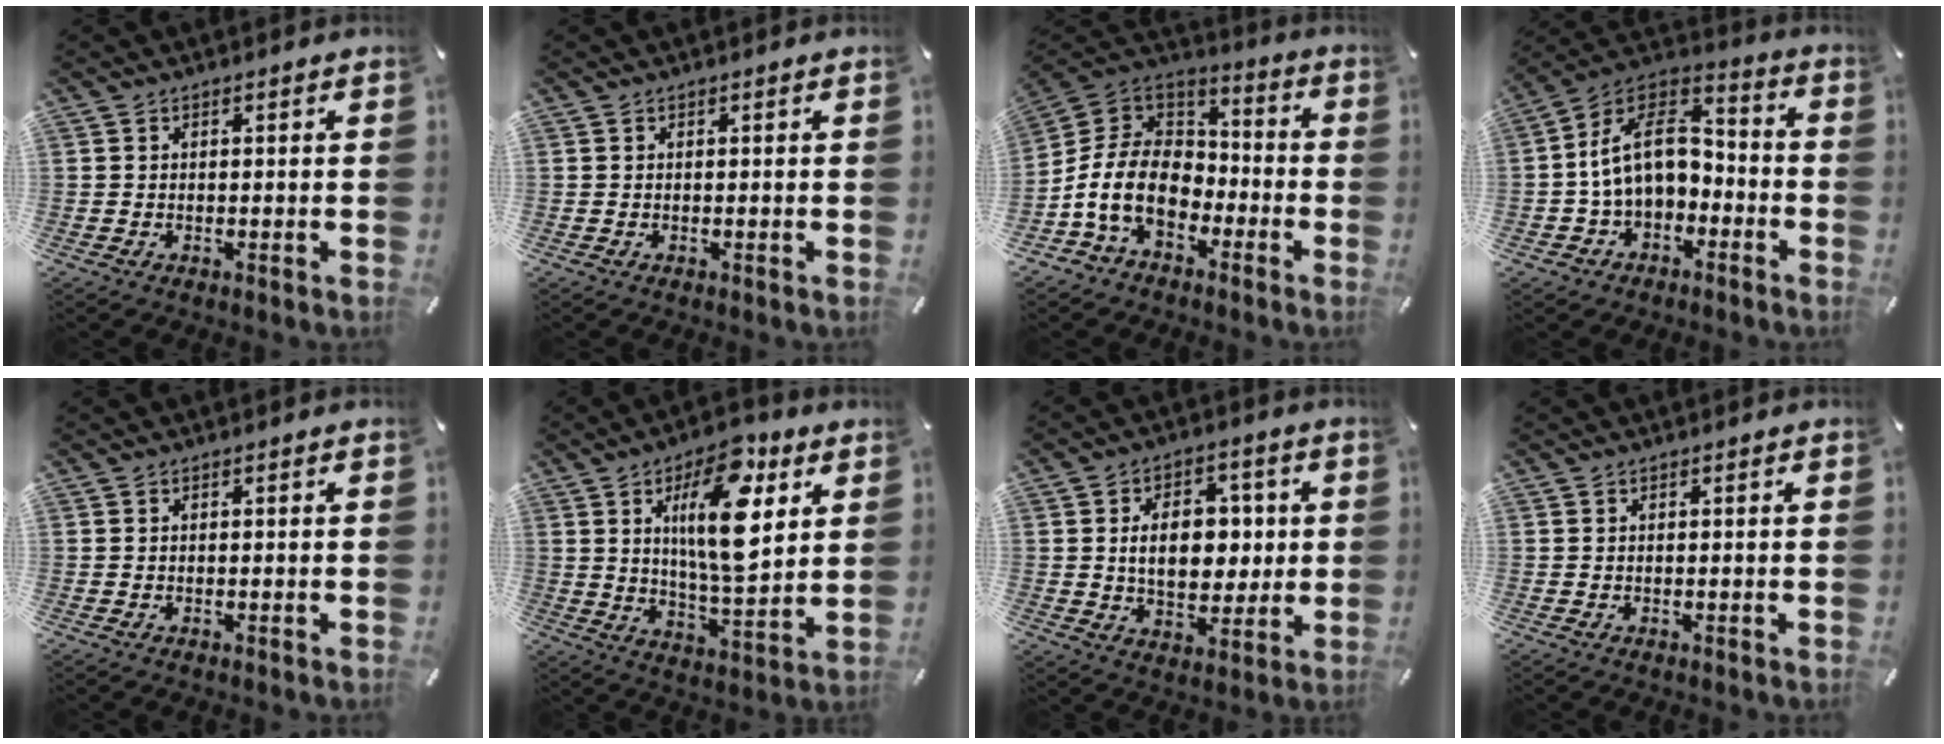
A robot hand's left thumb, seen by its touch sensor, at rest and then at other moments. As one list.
[{"total": 0.0}, {"total": 14.7, "force": [-6.3, 10.6, 8.1], "torque": [-0.190, 0.026, -0.116]}, {"total": 14.2, "force": [-1.2, 10.2, 9.8], "torque": [-0.194, 0.020, -0.020]}, {"total": 0.0}, {"total": 17.3, "force": [6.4, 6.6, 14.6], "torque": [-0.255, -0.020, 0.097]}, {"total": 12.3, "force": [1.4, 8.5, 8.9], "torque": [-0.133, 0.006, 0.023]}, {"total": 0.0}]